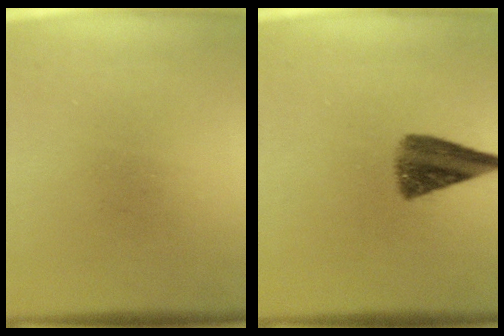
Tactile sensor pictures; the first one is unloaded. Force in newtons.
{"total": 7.3}